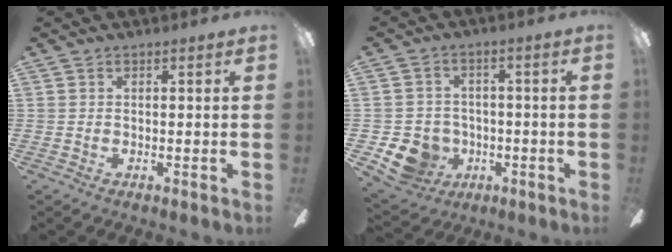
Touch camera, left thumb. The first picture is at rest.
{"total": 9.7, "force": [-3.9, 8.2, 3.3], "torque": [-0.085, 0.025, -0.066]}